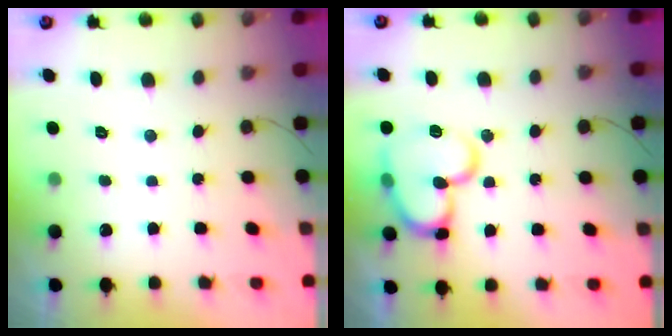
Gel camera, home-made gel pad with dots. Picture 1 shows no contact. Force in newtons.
{"total": 17.2, "press": 17.1, "slide": 2.0}